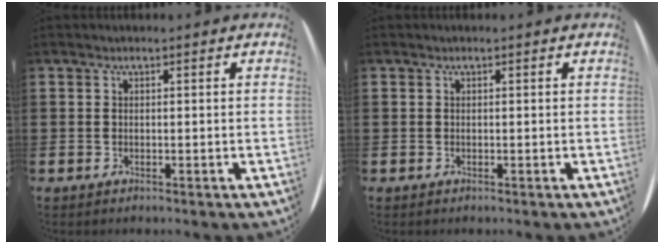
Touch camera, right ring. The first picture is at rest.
{"total": 0.0}